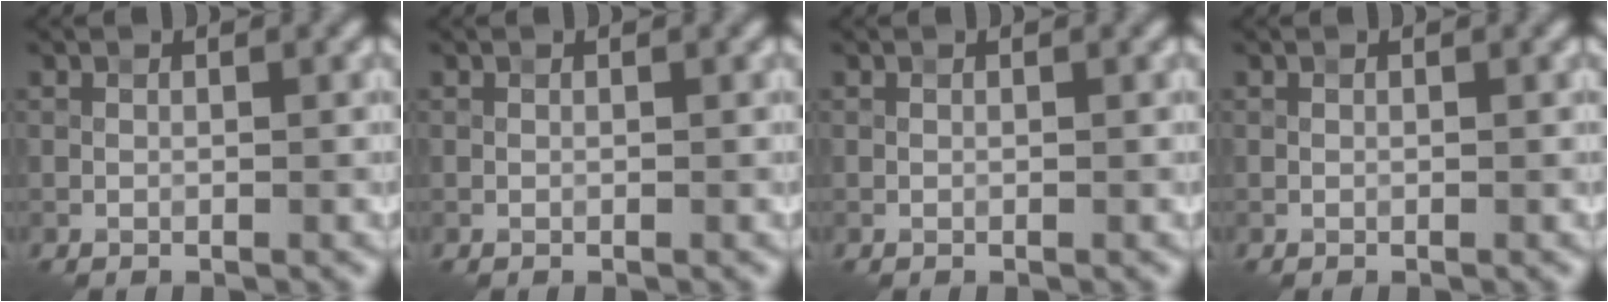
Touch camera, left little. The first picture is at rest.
{"total": 0.0}
{"total": 0.0}
{"total": 0.0}